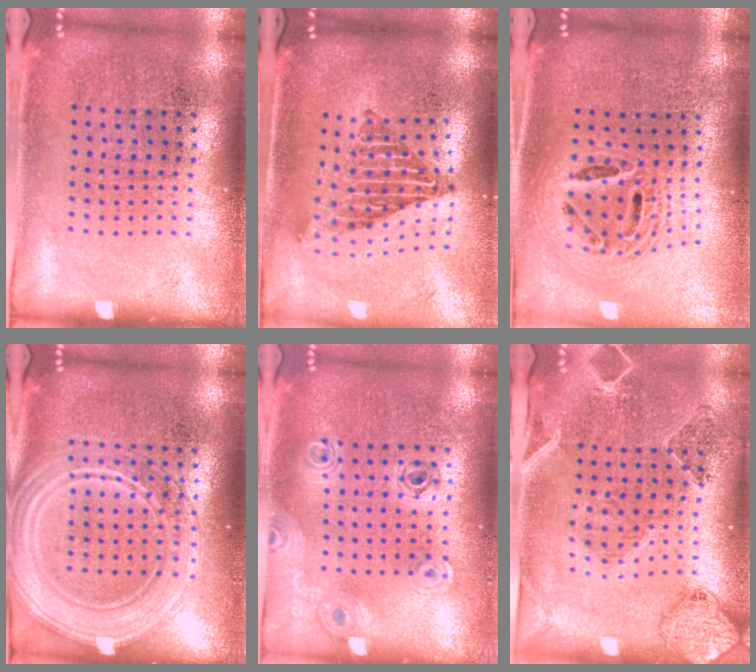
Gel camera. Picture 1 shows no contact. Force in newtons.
{"total": 2.1, "press": 1.6, "slide": 1.4}
{"total": 2.1, "press": 1.7, "slide": 1.3}
{"total": 3.7, "press": 3.6, "slide": 0.6}
{"total": 0.9, "press": 0.9, "slide": 0.1}
{"total": 0.6, "press": 0.5, "slide": 0.3}